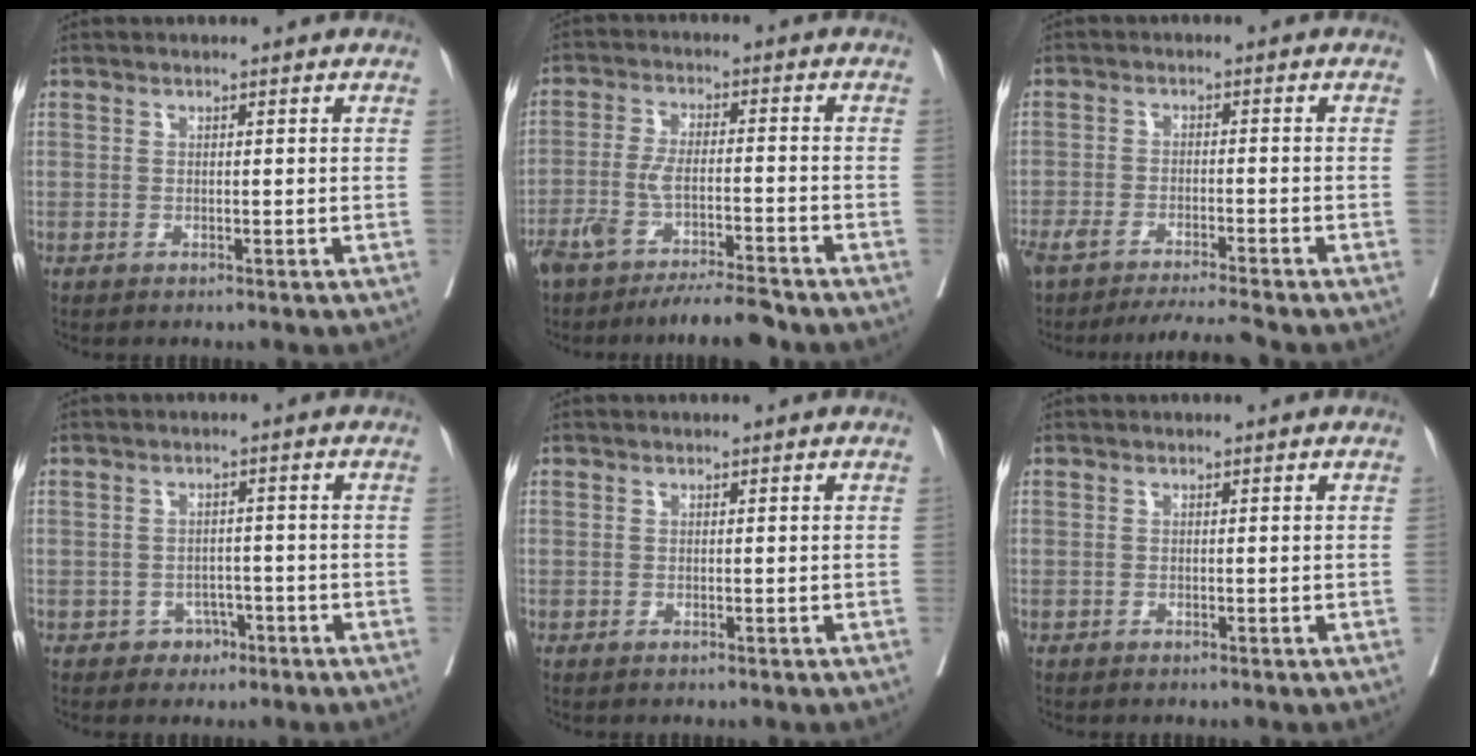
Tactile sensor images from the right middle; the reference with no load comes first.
{"total": 10.3, "force": [-8.6, 0.5, 5.6], "torque": [-0.096, -0.012, -0.141]}
{"total": 7.6, "force": [-7.0, -0.6, 3.0], "torque": [-0.042, -0.009, -0.114]}
{"total": 2.5, "force": [-1.4, 2.1, 0.3], "torque": [0.005, 0.013, -0.018]}
{"total": 0.0}
{"total": 0.0}